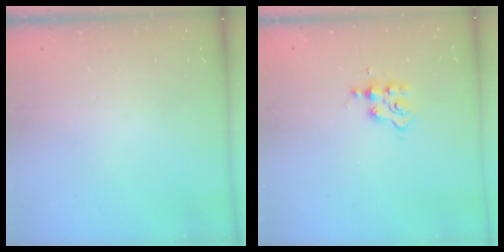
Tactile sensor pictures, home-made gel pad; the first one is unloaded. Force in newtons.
{"total": 2.6, "press": 2.5, "slide": 0.7}